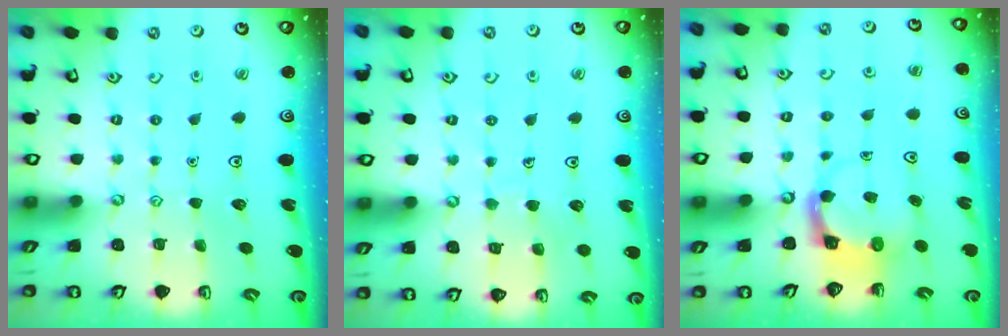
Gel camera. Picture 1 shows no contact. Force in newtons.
{"total": 7.0, "press": 6.9, "slide": 0.6}
{"total": 3.8, "press": 3.8, "slide": 0.4}